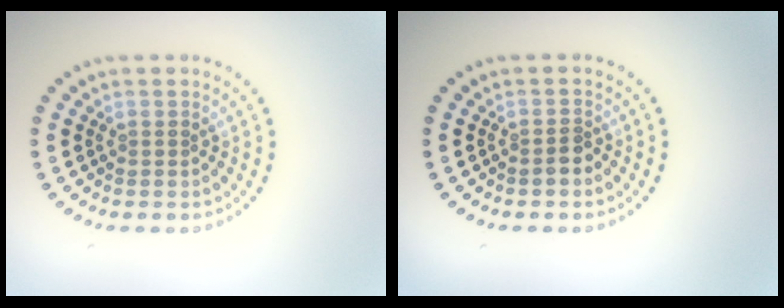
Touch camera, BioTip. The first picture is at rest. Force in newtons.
{"total": 1.4, "press": 1.1, "slide": 0.8}